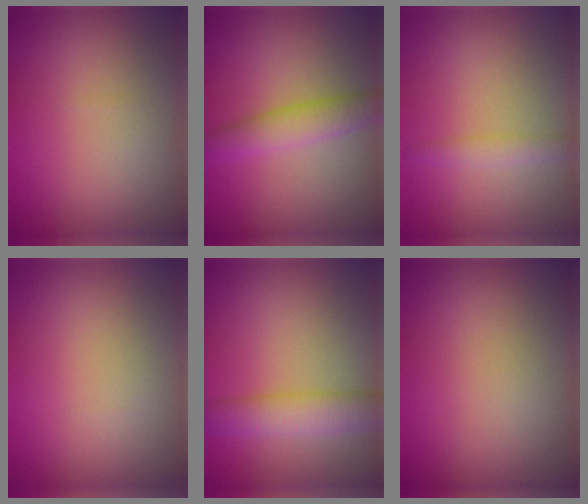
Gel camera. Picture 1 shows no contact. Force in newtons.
{"total": 4.4, "press": 4.4, "slide": 0.1}
{"total": 1.5, "press": 1.5, "slide": 0.0}
{"total": 0.0}
{"total": 4.4, "press": 4.4, "slide": 0.3}
{"total": 0.0}